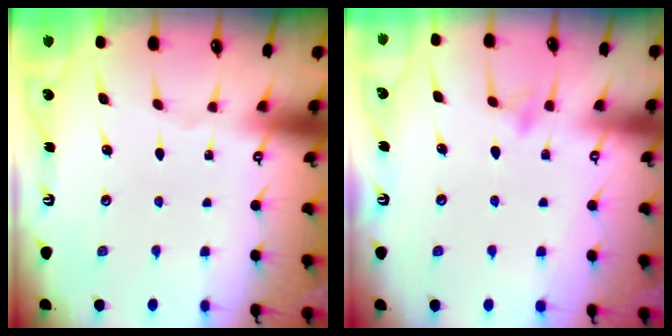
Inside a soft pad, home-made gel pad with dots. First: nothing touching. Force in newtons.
{"total": 8.3, "press": 8.2, "slide": 0.9}